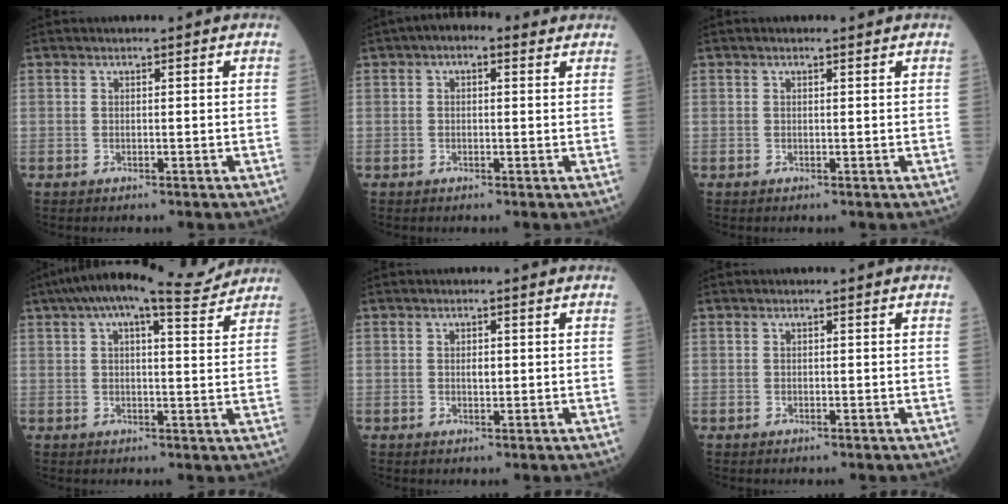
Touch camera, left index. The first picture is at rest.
{"total": 3.5, "force": [1.8, 1.8, 2.4], "torque": [-0.036, 0.024, 0.020]}
{"total": 0.6, "force": [0.4, 0.1, 0.4], "torque": [-0.012, 0.003, 0.005]}
{"total": 12.0, "force": [10.1, 1.7, 6.4], "torque": [-0.111, 0.031, 0.136]}
{"total": 1.3, "force": [0.2, 0.6, 1.1], "torque": [-0.020, 0.000, 0.004]}
{"total": 0.0}